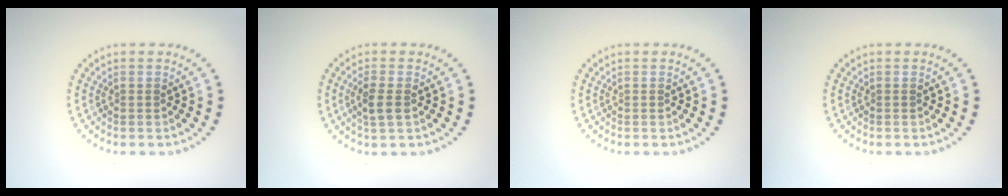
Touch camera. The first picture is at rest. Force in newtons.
{"total": 2.0, "press": 1.9, "slide": 0.7}
{"total": 0.0}
{"total": 0.0}